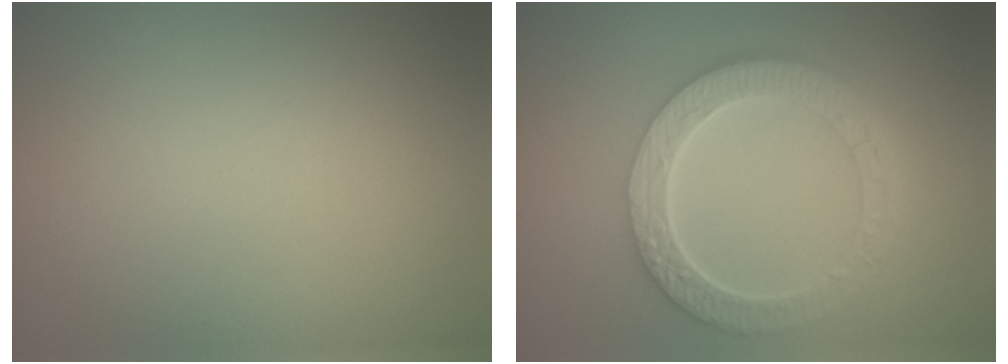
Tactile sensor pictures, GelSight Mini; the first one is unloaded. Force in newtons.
{"total": 6.3, "press": 4.9, "slide": 4.0}